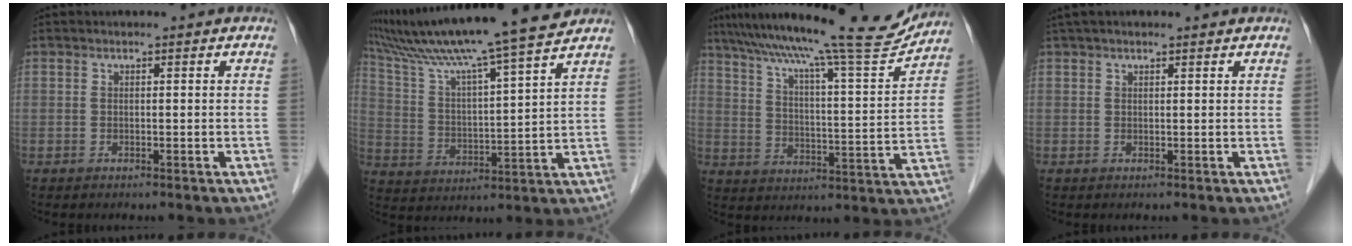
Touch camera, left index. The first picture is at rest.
{"total": 18.7, "force": [16.1, -1.3, 9.5], "torque": [-0.175, 0.005, 0.258]}
{"total": 21.3, "force": [18.6, 0.4, 10.3], "torque": [-0.174, -0.011, 0.270]}
{"total": 3.3, "force": [2.6, 0.7, 1.9], "torque": [-0.032, 0.037, 0.043]}